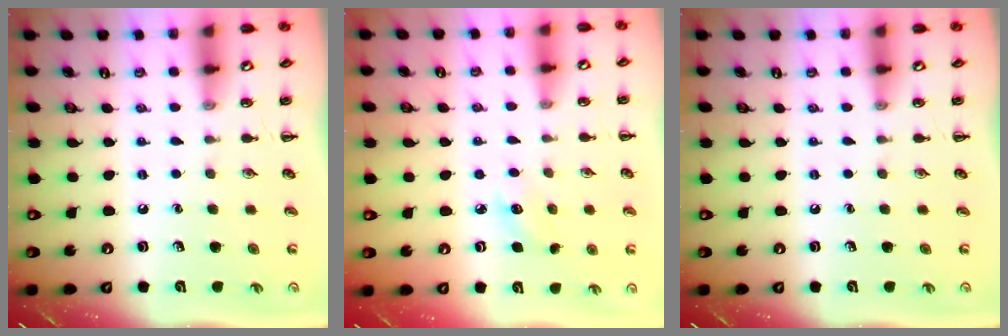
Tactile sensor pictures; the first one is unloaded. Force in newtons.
{"total": 5.0, "press": 4.8, "slide": 1.3}
{"total": 0.0}